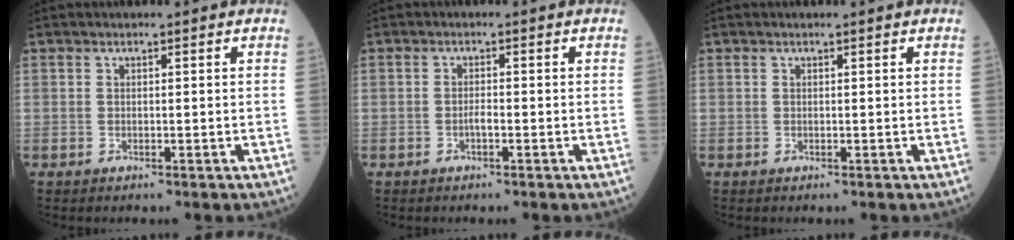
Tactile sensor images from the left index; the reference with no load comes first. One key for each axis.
{"total": 1.4, "fx": -1.0, "fy": 0.2, "fz": 1.0, "tx": -0.018, "ty": -0.003, "tz": -0.018}
{"total": 0.0}